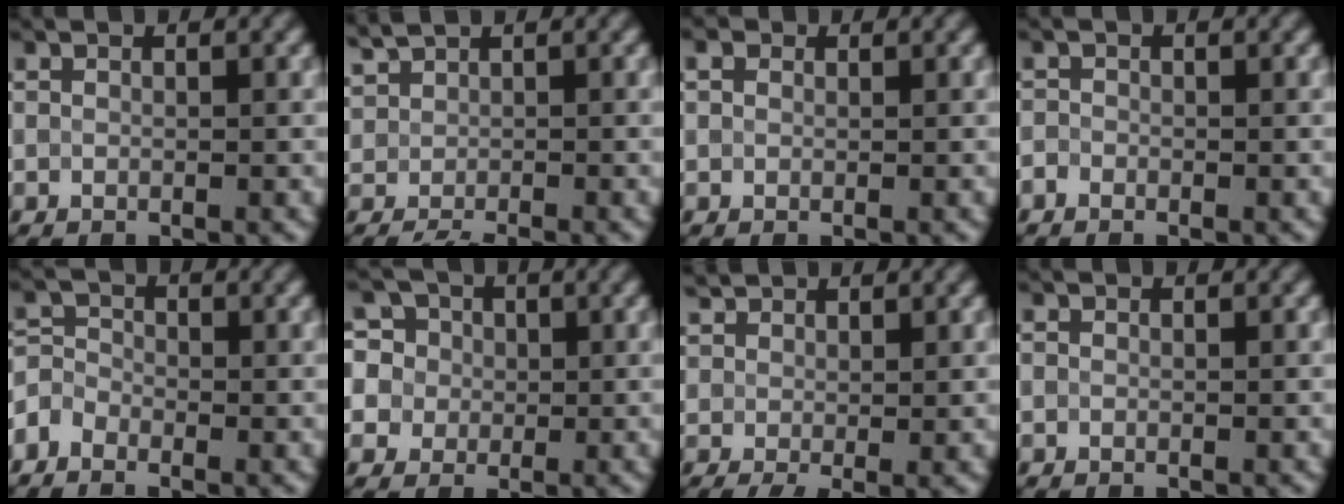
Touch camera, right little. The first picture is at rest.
{"total": 1.9, "force": [-0.6, 1.2, 1.4], "torque": [-0.037, -0.001, -0.012]}
{"total": 1.0, "force": [0.4, 0.8, 0.5], "torque": [-0.010, 0.003, 0.001]}
{"total": 0.8, "force": [-0.7, 0.1, 0.2], "torque": [-0.010, 0.001, -0.014]}
{"total": 2.4, "force": [-1.8, 1.3, 0.8], "torque": [-0.022, 0.007, -0.040]}
{"total": 9.6, "force": [3.8, 7.7, 4.3], "torque": [-0.098, 0.047, 0.037]}
{"total": 3.4, "force": [0.4, 2.3, 2.5], "torque": [-0.060, 0.000, 0.008]}
{"total": 0.0}